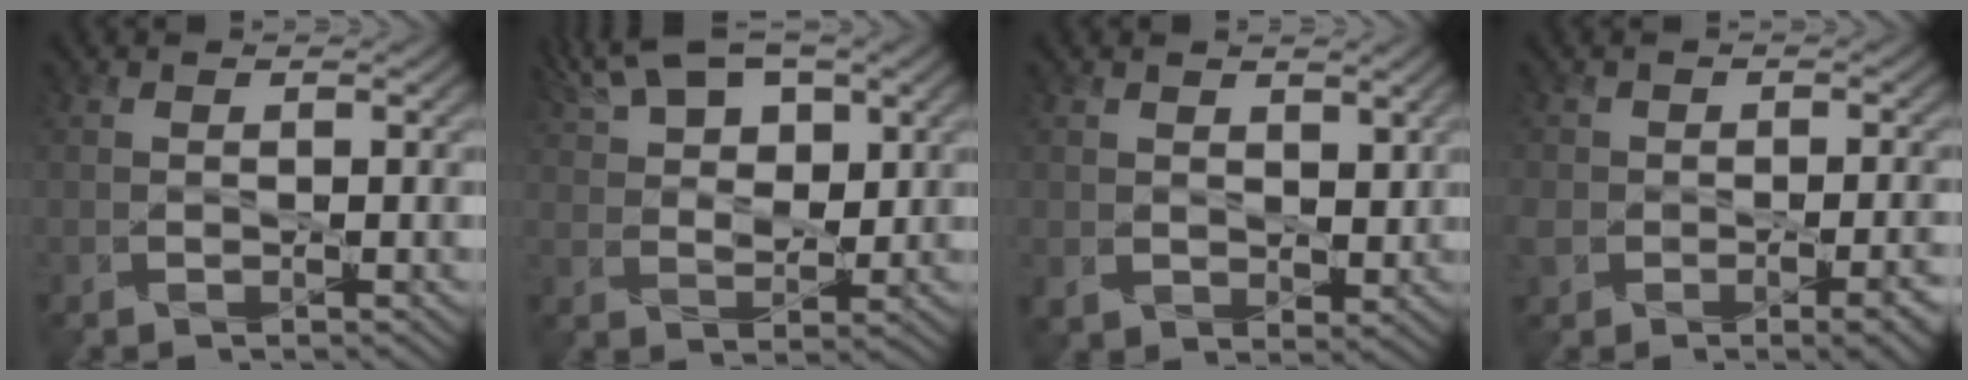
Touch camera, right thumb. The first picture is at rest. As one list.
[{"total": 10.9, "force": [6.0, 5.3, 7.4], "torque": [-0.154, 0.019, 0.098]}, {"total": 3.6, "force": [1.6, 2.7, 1.7], "torque": [-0.052, -0.014, 0.030]}, {"total": 7.0, "force": [-3.2, 4.7, 4.1], "torque": [-0.063, -0.015, -0.040]}]